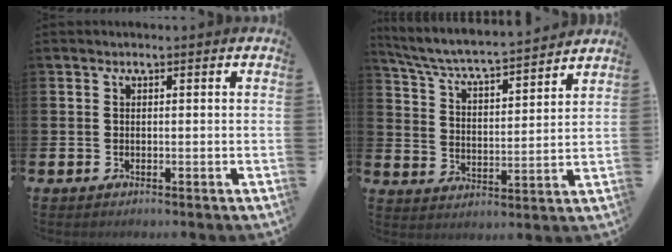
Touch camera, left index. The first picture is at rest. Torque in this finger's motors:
{"motor_torque": [0.90, -1.24, 0.28, 0.17]}